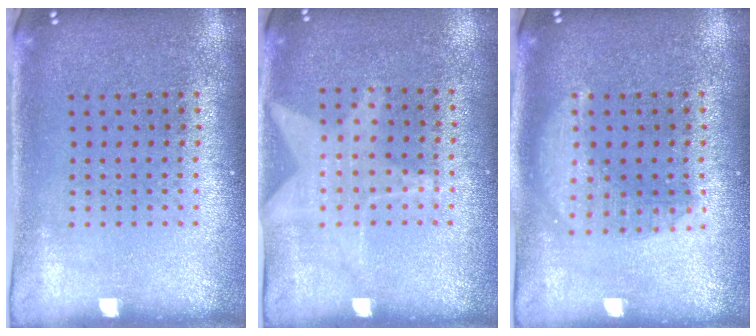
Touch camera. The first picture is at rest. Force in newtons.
{"total": 1.2, "press": 0.9, "slide": 0.8}
{"total": 1.4, "press": 1.4, "slide": 0.1}